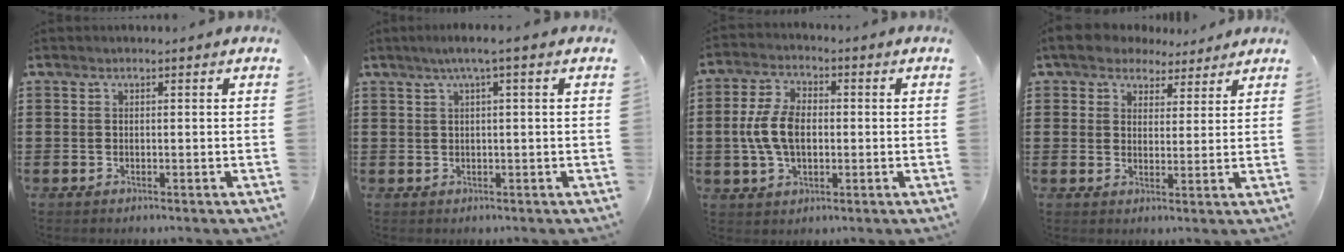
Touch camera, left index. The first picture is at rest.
{"total": 2.4, "force": [0.8, -0.2, 2.3], "torque": [-0.042, -0.002, 0.012]}
{"total": 7.6, "force": [-0.5, 4.7, 6.0], "torque": [-0.148, 0.004, -0.019]}
{"total": 4.9, "force": [4.1, 2.4, 1.0], "torque": [-0.042, -0.003, 0.075]}